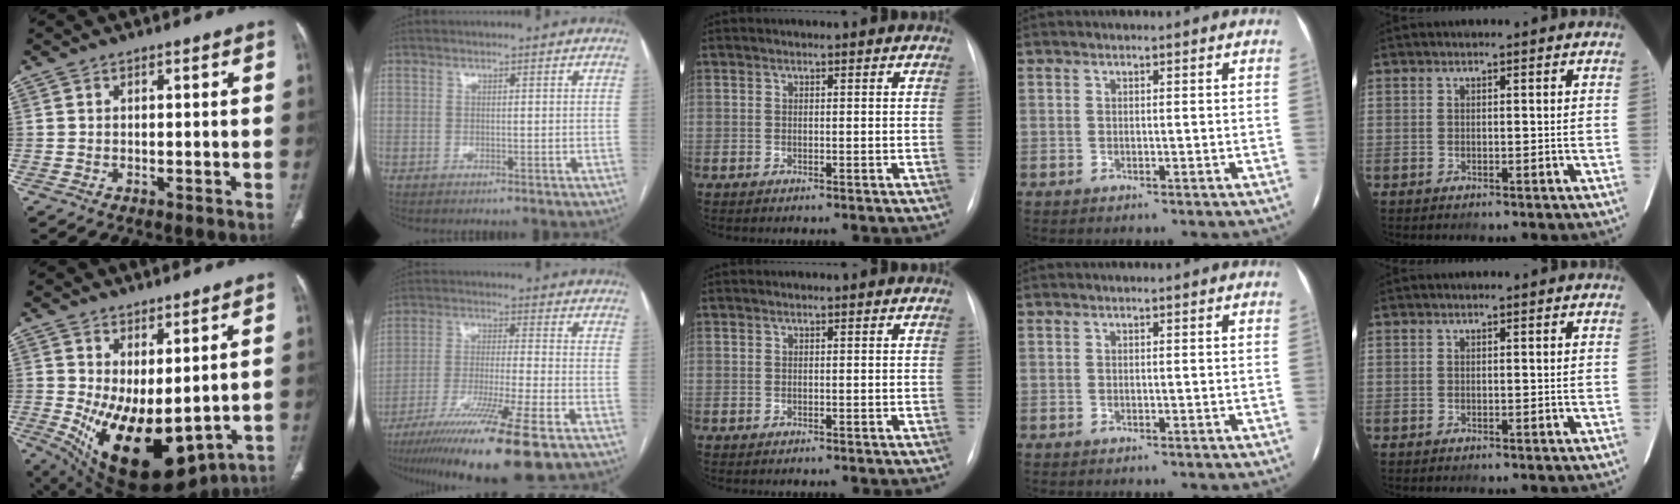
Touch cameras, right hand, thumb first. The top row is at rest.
{"thumb": {"total": 17.4, "force": [-1.4, 8.6, 15.1], "torque": [-0.244, -0.027, 0.016]}, "index": {"total": 18.0, "force": [-11.9, -0.2, 13.5], "torque": [-0.210, -0.050, -0.201]}}